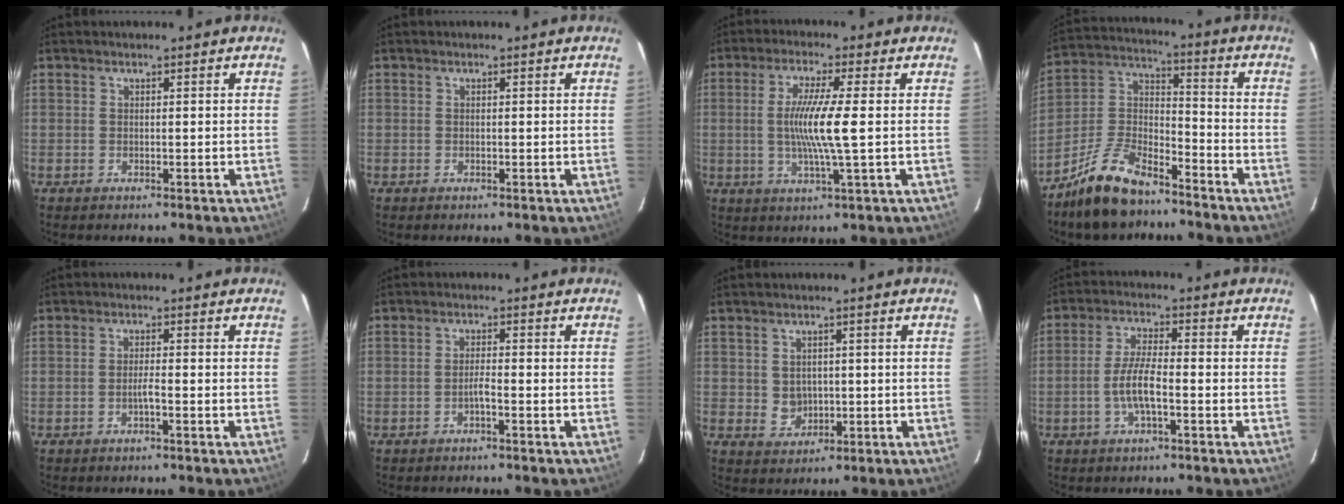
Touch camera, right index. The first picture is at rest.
{"total": 0.0}
{"total": 8.5, "force": [-0.1, -0.4, 8.5], "torque": [-0.162, -0.009, -0.003]}
{"total": 14.0, "force": [-10.0, 5.7, 8.0], "torque": [-0.177, 0.021, -0.188]}
{"total": 1.5, "force": [-0.8, 0.0, 1.2], "torque": [-0.024, 0.002, -0.017]}
{"total": 1.6, "force": [-1.0, 0.1, 1.3], "torque": [-0.025, 0.003, -0.019]}
{"total": 3.5, "force": [0.2, 3.2, 1.3], "torque": [-0.026, 0.005, 0.014]}
{"total": 6.1, "force": [-2.1, 1.3, 5.6], "torque": [-0.115, 0.001, -0.041]}